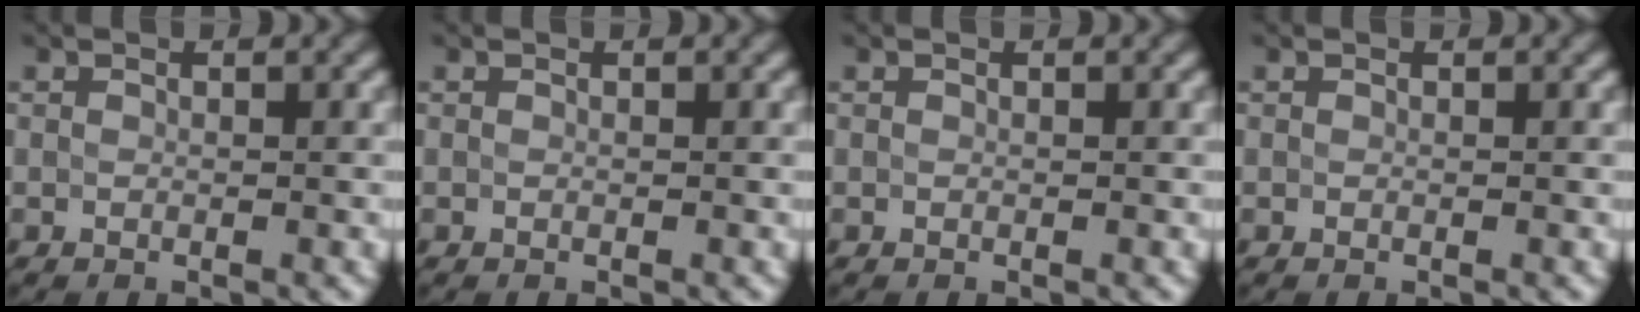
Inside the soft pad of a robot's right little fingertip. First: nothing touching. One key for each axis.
{"total": 0.0}
{"total": 0.0}
{"total": 0.0}